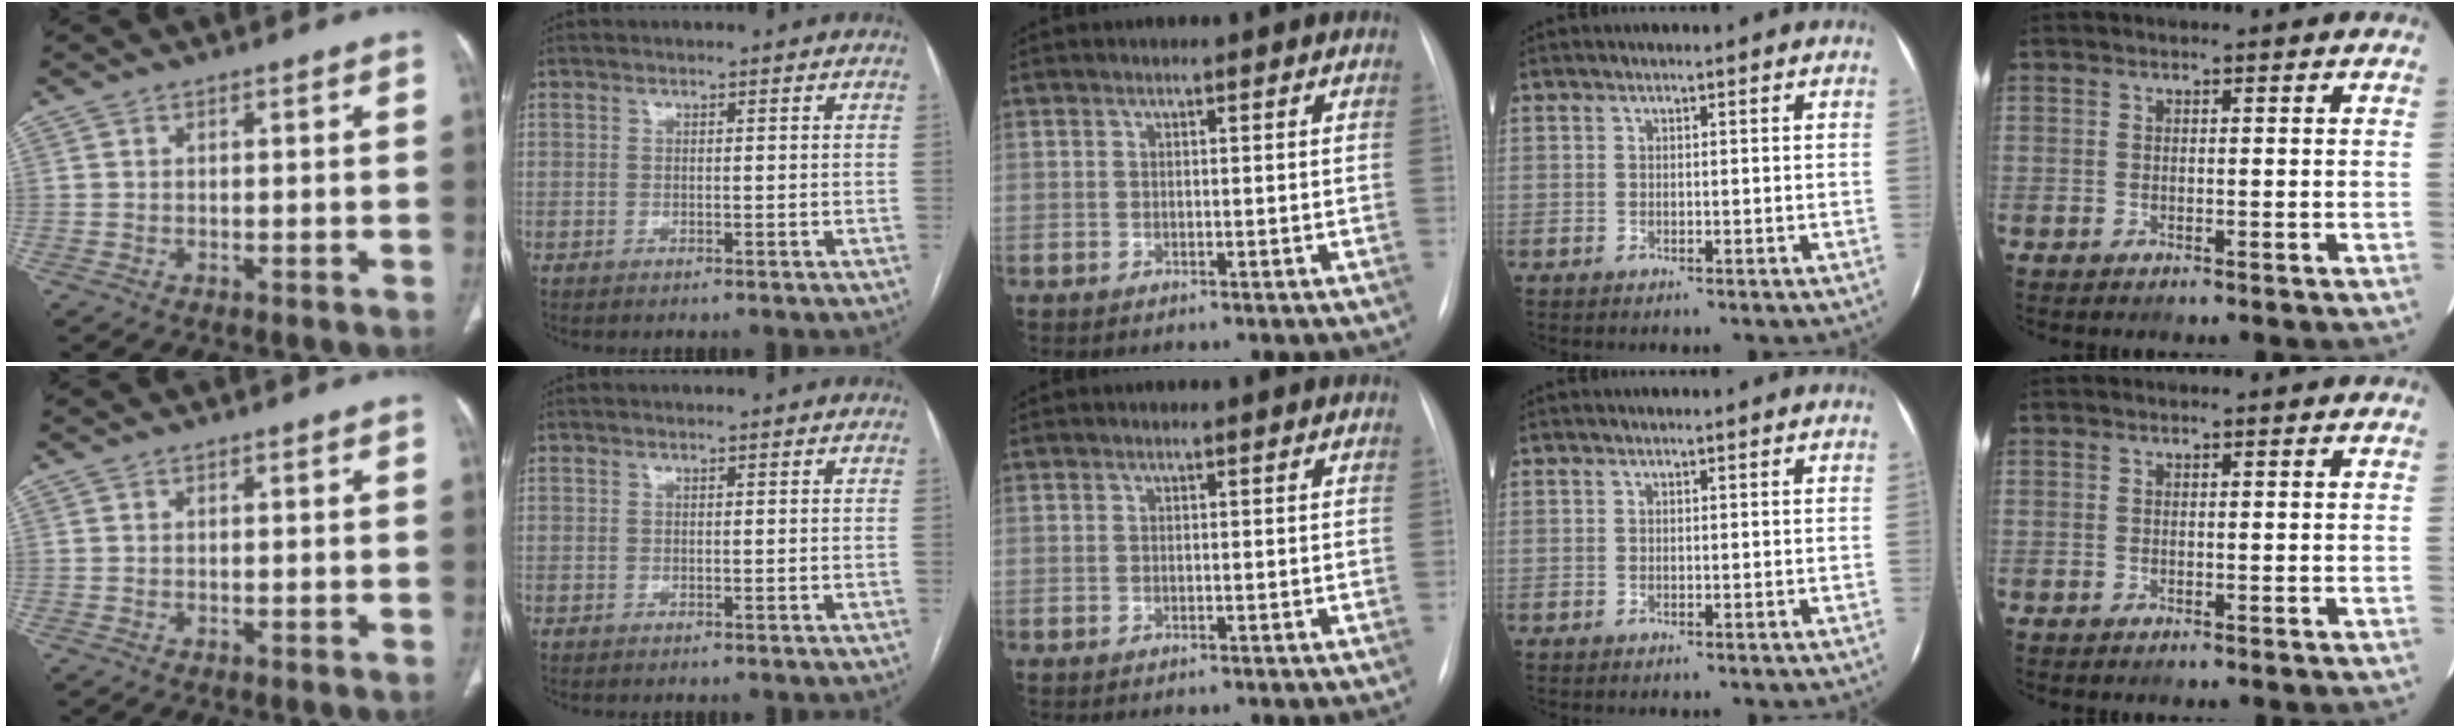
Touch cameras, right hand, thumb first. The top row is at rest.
{}